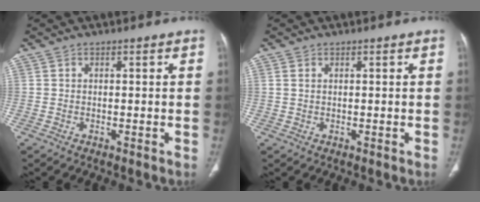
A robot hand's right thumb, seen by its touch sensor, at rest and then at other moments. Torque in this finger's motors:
{"motor_torque": [0.60, 0.00, -0.02, -0.36, -0.02]}